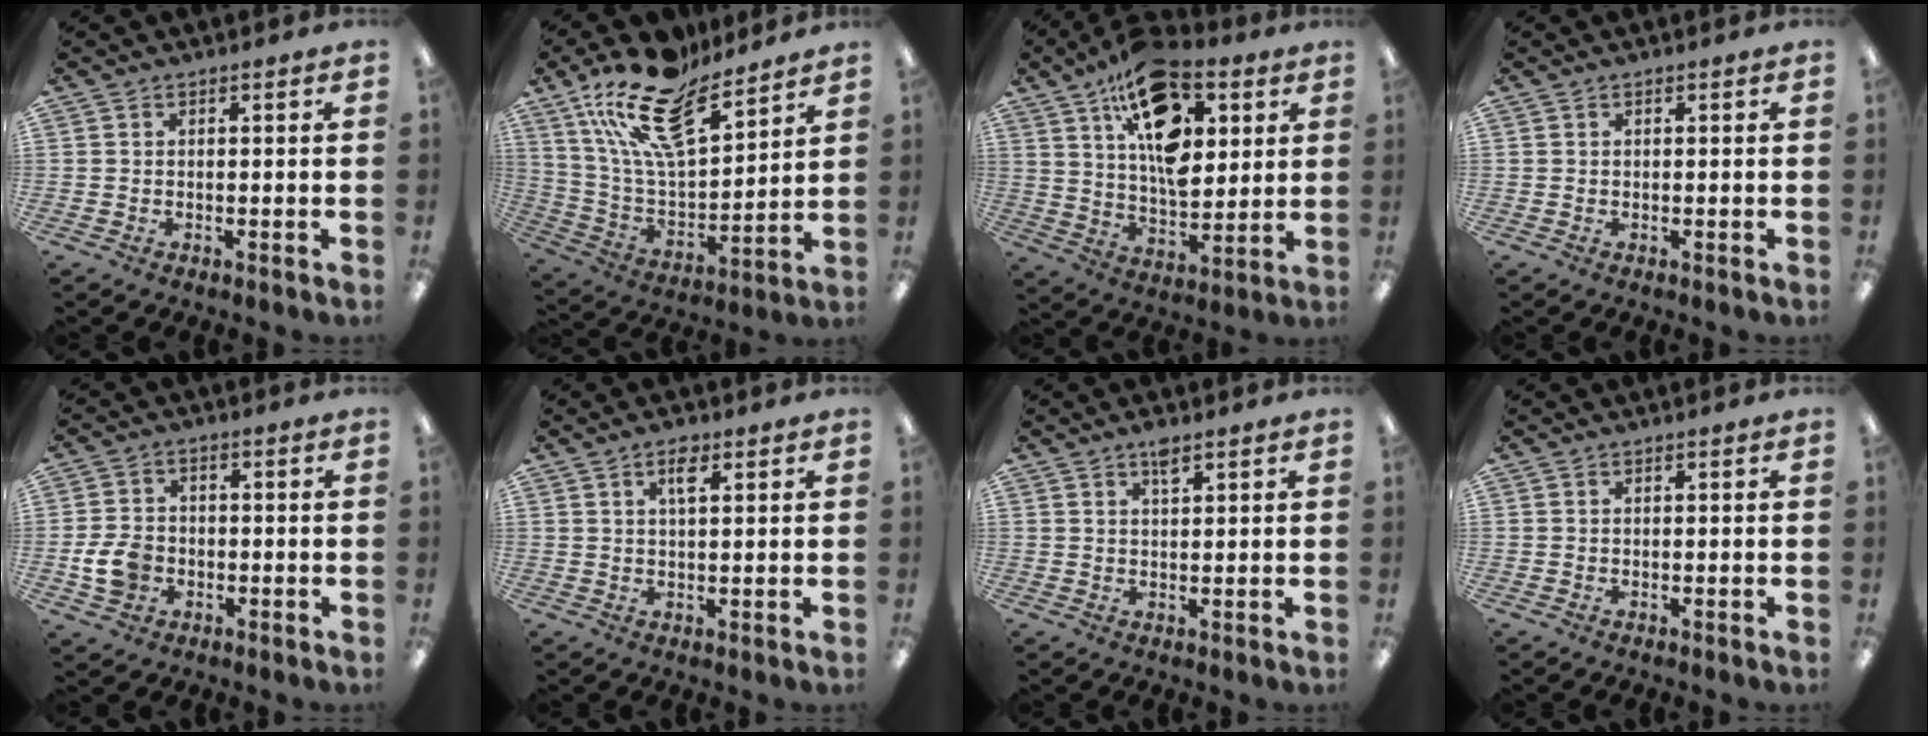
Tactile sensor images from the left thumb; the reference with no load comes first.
{"total": 21.2, "force": [14.6, 8.5, 12.7], "torque": [-0.234, -0.089, 0.258]}
{"total": 19.9, "force": [9.3, 10.9, 13.8], "torque": [-0.204, -0.040, 0.162]}
{"total": 0.0}
{"total": 7.2, "force": [-1.8, 5.6, 4.2], "torque": [-0.082, 0.009, -0.033]}
{"total": 3.9, "force": [2.1, 1.4, 2.9], "torque": [-0.049, -0.001, 0.032]}
{"total": 3.1, "force": [2.1, 1.0, 2.0], "torque": [-0.038, -0.001, 0.036]}
{"total": 0.0}